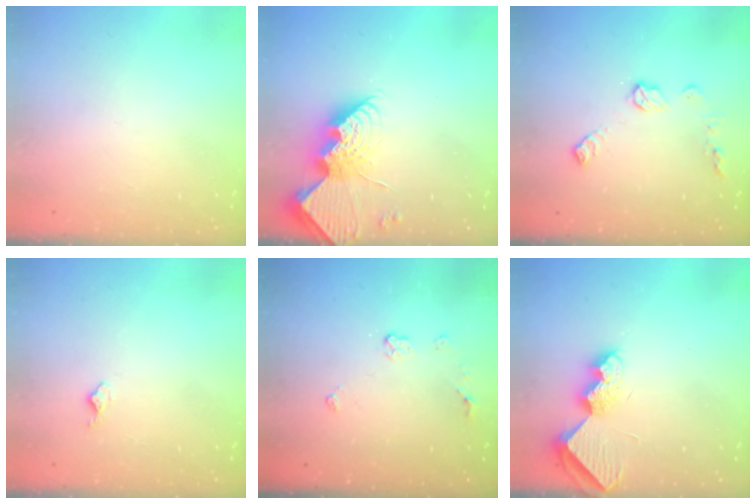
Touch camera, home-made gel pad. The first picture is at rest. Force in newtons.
{"total": 15.8, "press": 15.7, "slide": 1.0}
{"total": 8.4, "press": 8.4, "slide": 0.3}
{"total": 4.3, "press": 4.2, "slide": 0.7}
{"total": 4.5, "press": 4.5, "slide": 0.7}
{"total": 9.1, "press": 9.1, "slide": 0.2}